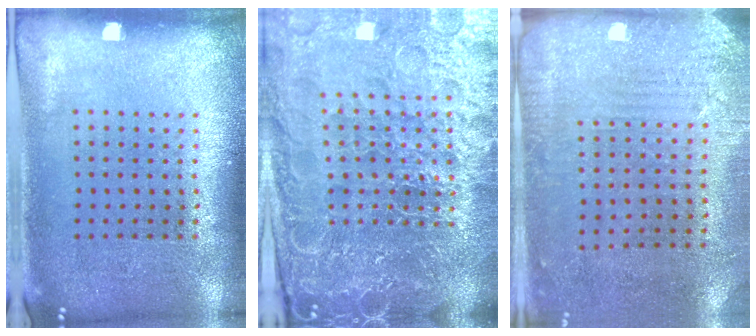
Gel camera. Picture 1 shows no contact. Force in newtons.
{"total": 6.2, "press": 5.5, "slide": 2.8}
{"total": 2.9, "press": 2.4, "slide": 1.6}